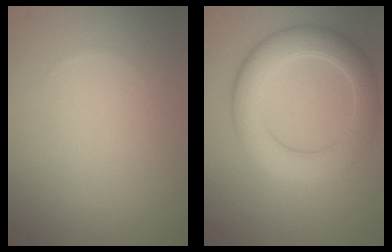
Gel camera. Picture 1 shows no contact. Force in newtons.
{"total": 5.6, "press": 5.6, "slide": 0.0}